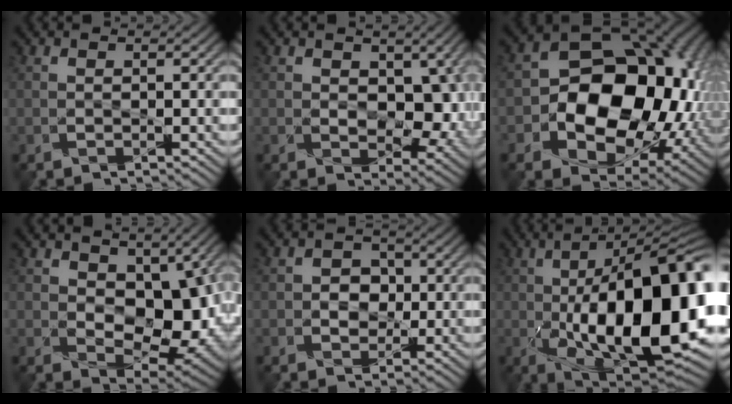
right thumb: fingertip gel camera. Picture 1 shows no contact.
{"total": 7.4, "force": [0.6, 4.8, 5.7], "torque": [-0.090, -0.012, 0.011]}
{"total": 16.5, "force": [-1.8, 11.8, 11.5], "torque": [-0.167, -0.026, -0.031]}
{"total": 10.0, "force": [1.1, 6.3, 7.8], "torque": [-0.127, -0.017, 0.020]}
{"total": 3.1, "force": [-0.2, 2.7, 1.5], "torque": [-0.022, 0.000, -0.017]}
{"total": 20.8, "force": [-1.6, 8.9, 18.7], "torque": [-0.287, 0.000, -0.037]}